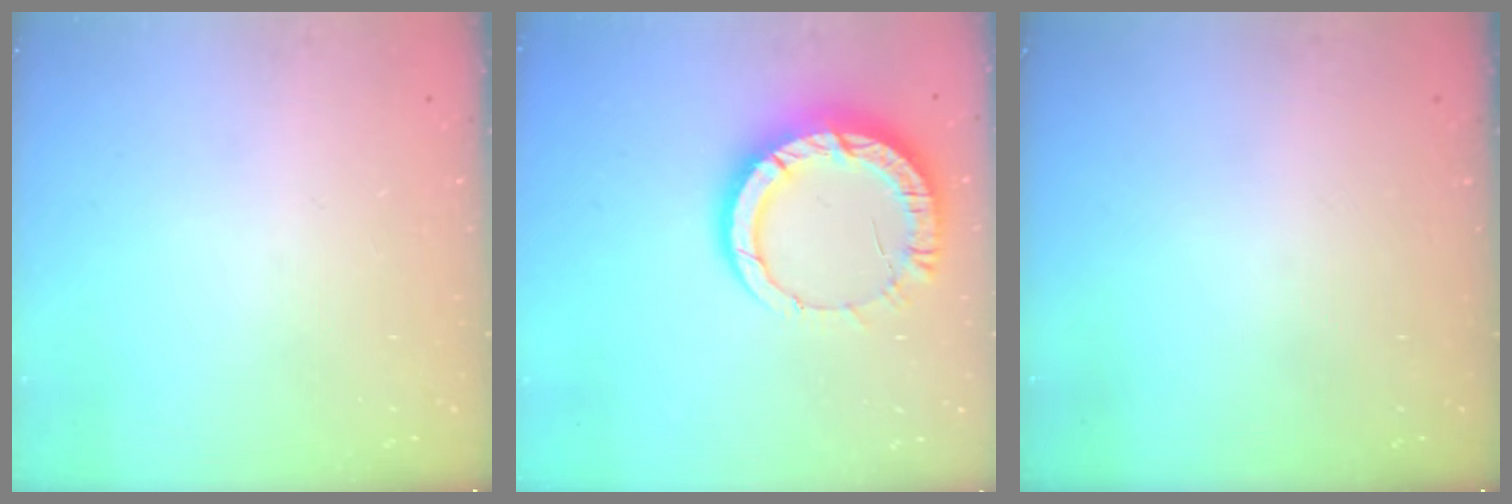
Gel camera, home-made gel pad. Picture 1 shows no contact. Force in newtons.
{"total": 13.5, "press": 13.4, "slide": 1.5}
{"total": 0.0}